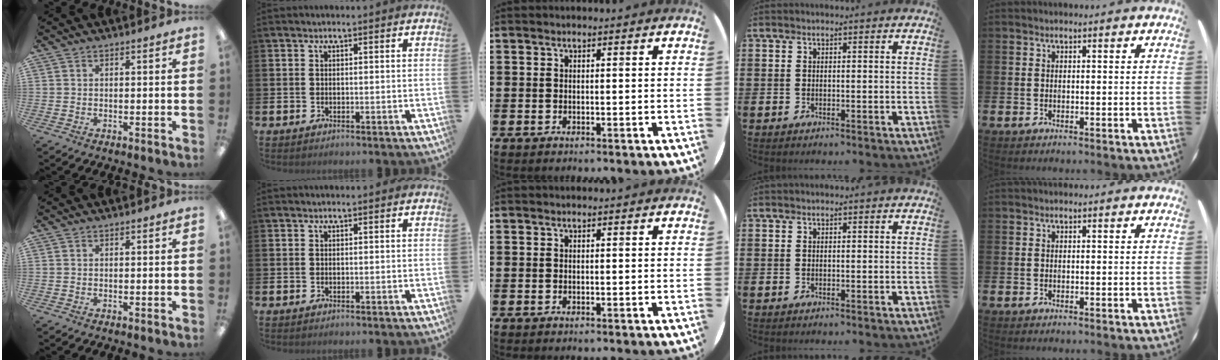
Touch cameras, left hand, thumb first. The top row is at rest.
{}